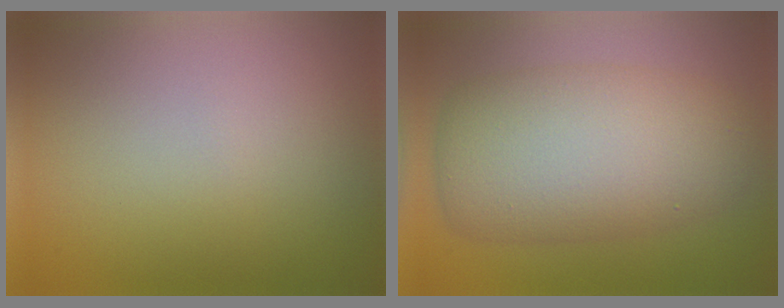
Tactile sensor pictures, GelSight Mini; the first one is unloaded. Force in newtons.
{"total": 9.4, "press": 9.4, "slide": 0.5}